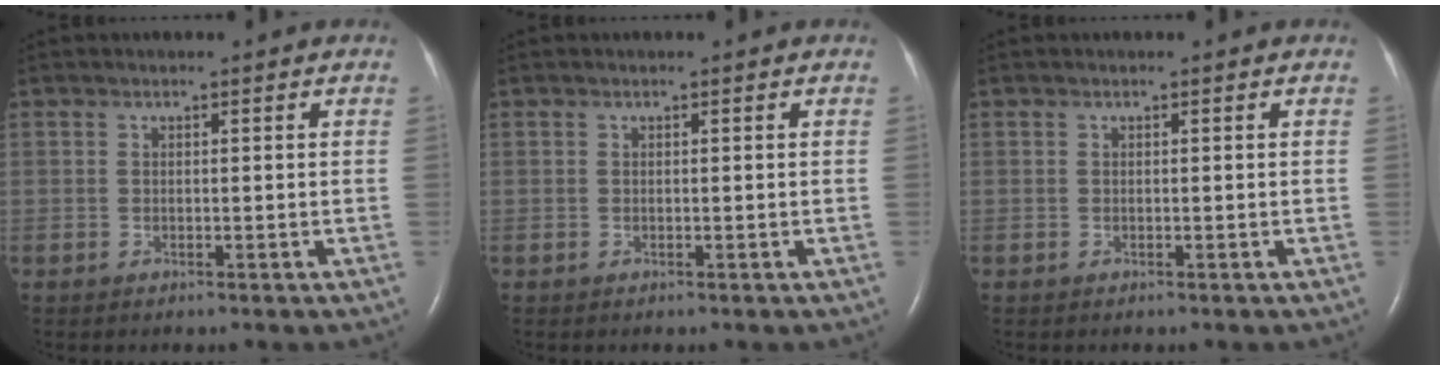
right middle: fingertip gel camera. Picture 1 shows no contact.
{"total": 0.0}
{"total": 0.0}